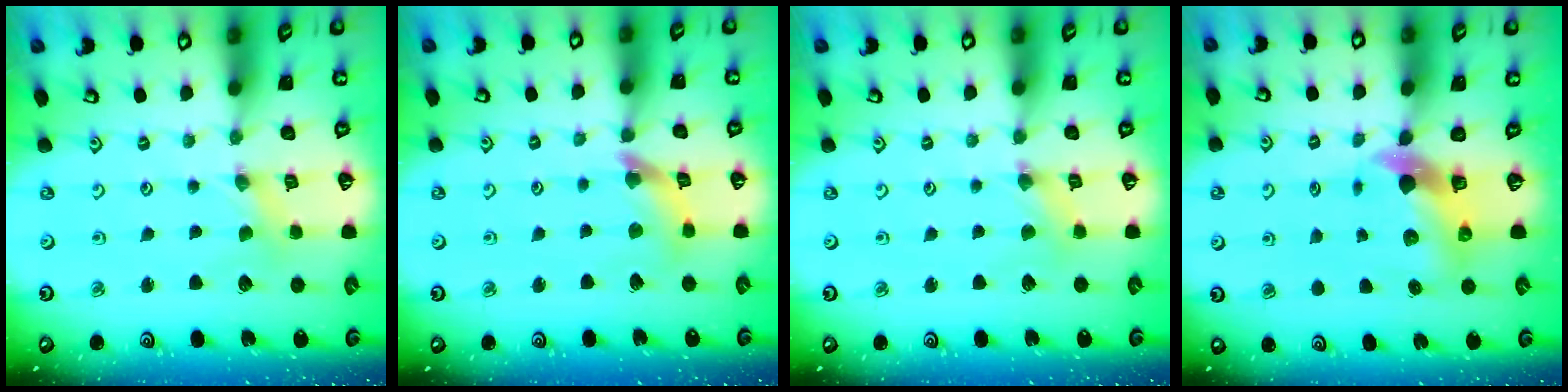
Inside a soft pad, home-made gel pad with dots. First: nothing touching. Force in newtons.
{"total": 8.5, "press": 8.5, "slide": 0.9}
{"total": 1.9, "press": 1.9, "slide": 0.3}
{"total": 6.4, "press": 6.3, "slide": 1.2}